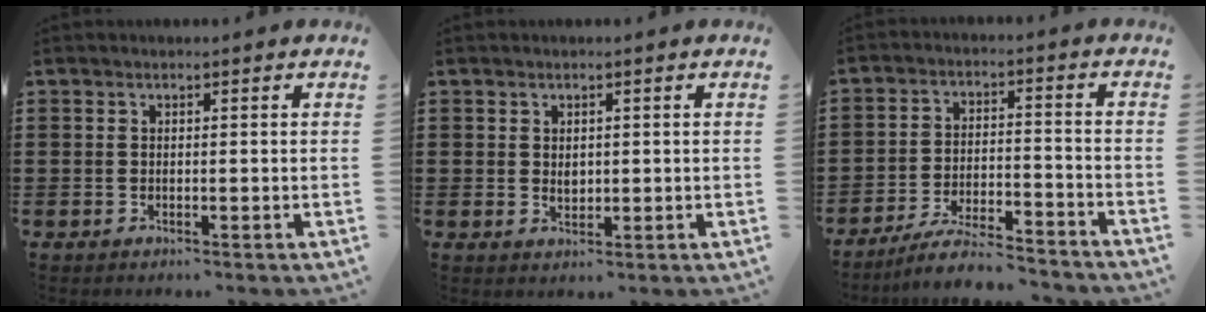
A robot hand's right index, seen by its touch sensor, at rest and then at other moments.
{"total": 1.4, "force": [0.3, 1.1, 0.9], "torque": [-0.018, 0.007, 0.004]}
{"total": 6.7, "force": [-6.2, 0.4, 2.5], "torque": [-0.049, 0.002, -0.119]}